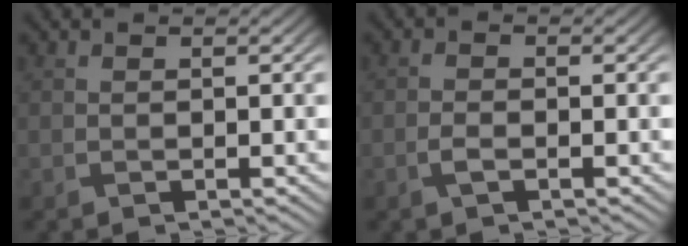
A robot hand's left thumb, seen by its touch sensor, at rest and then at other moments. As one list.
[{"total": 1.6, "force": [-0.8, 0.7, 1.2], "torque": [-0.028, 0.001, -0.018]}]